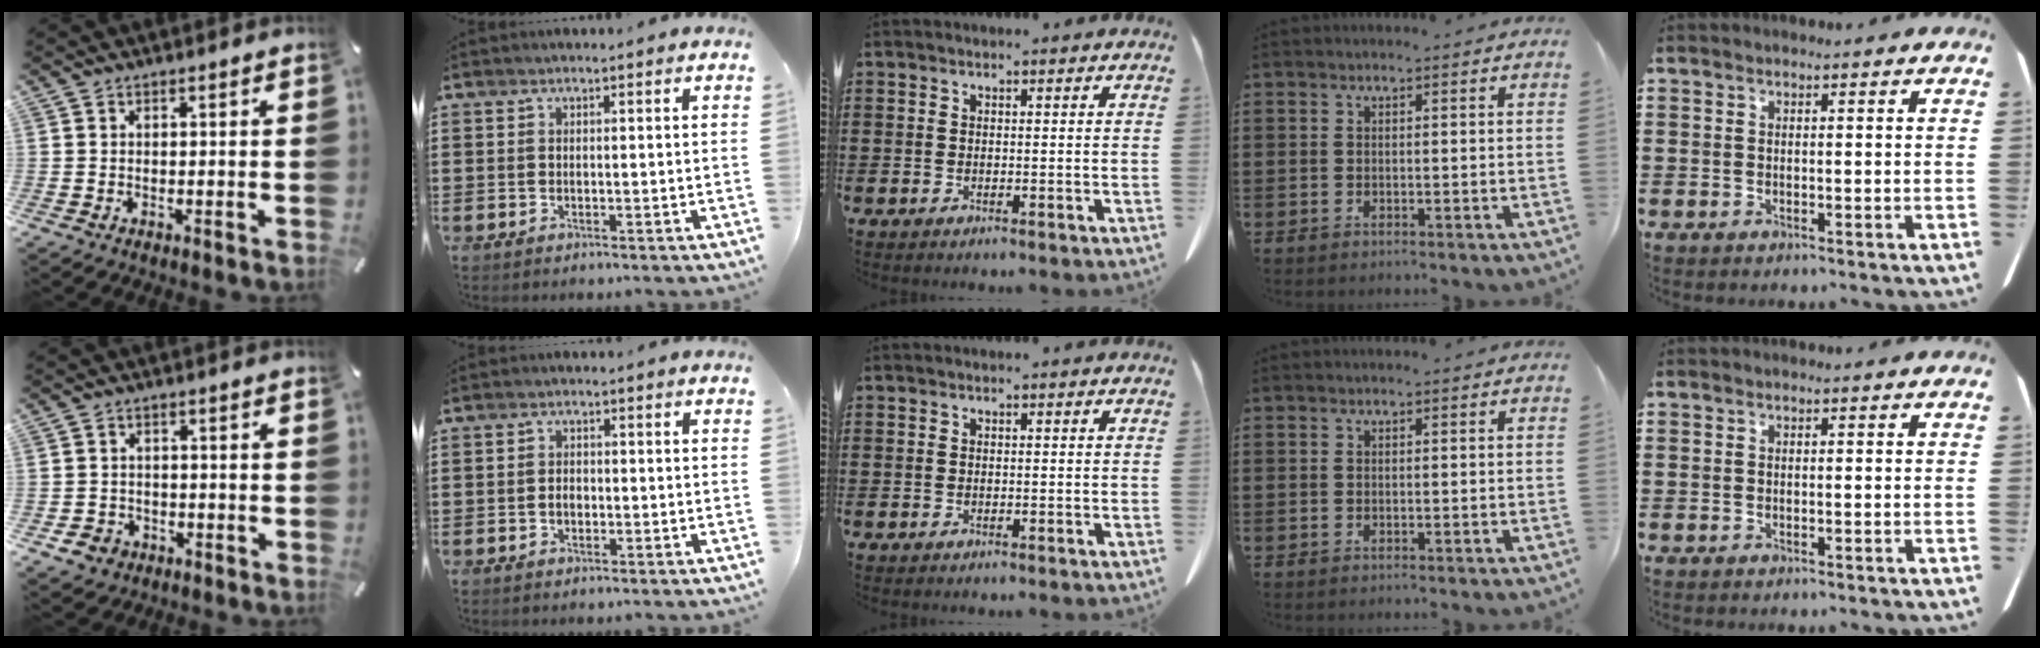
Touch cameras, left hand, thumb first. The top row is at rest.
{"thumb": {"total": 4.2, "force": [-2.2, 3.5, 0.9], "torque": [-0.020, 0.009, -0.041]}, "index": {"total": 1.5, "force": [-0.3, 1.0, 1.1], "torque": [-0.023, 0.003, -0.006]}}